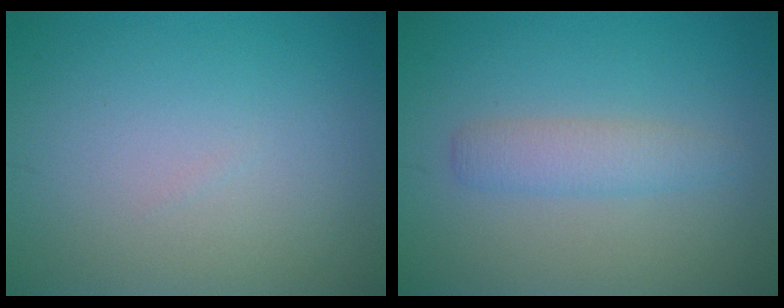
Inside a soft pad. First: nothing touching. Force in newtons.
{"total": 2.4, "press": 2.4, "slide": 0.1}